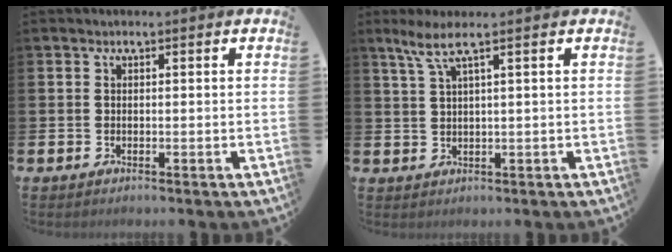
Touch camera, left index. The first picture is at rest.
{"total": 3.6, "force": [2.1, -0.1, 3.0], "torque": [-0.066, 0.004, 0.036]}